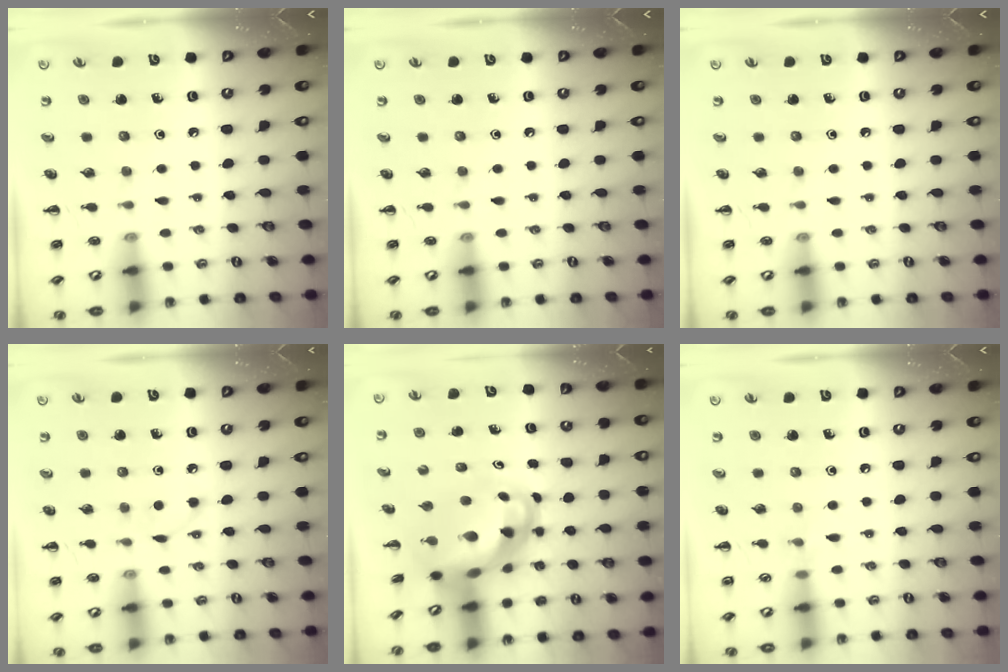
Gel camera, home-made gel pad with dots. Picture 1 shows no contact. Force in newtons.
{"total": 0.0}
{"total": 0.0}
{"total": 2.7, "press": 2.5, "slide": 0.9}
{"total": 6.1, "press": 5.9, "slide": 1.4}
{"total": 3.8, "press": 3.6, "slide": 1.4}